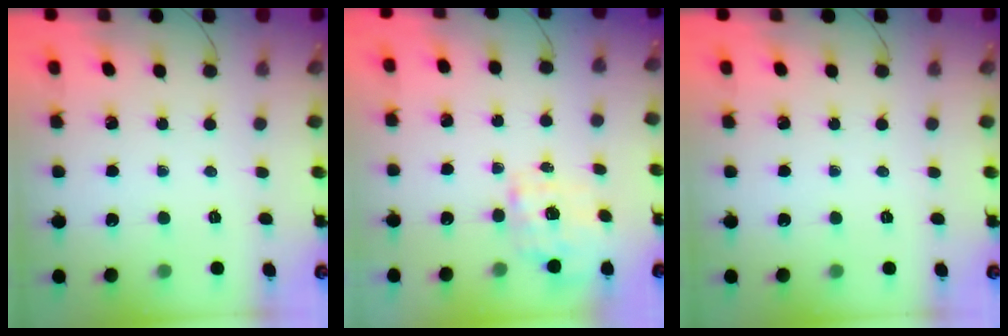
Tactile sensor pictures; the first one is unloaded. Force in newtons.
{"total": 1.9, "press": 1.8, "slide": 0.5}
{"total": 0.0}